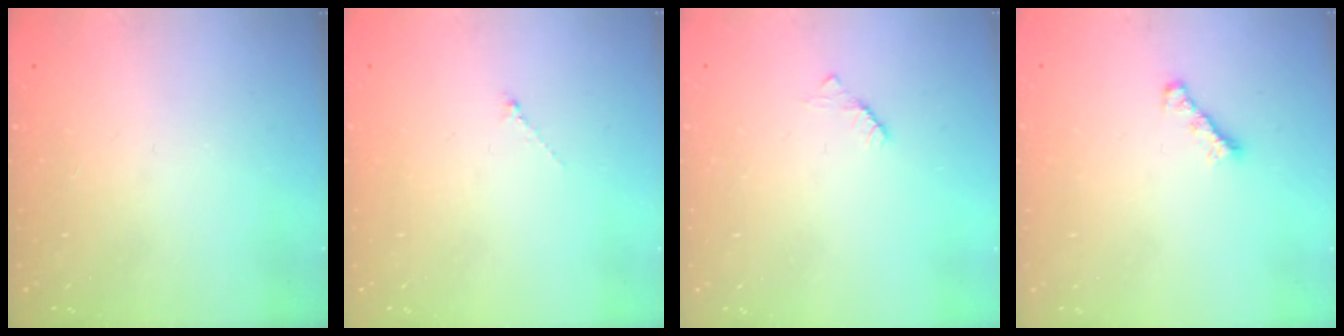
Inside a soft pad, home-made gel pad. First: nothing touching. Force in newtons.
{"total": 0.6, "press": 0.5, "slide": 0.3}
{"total": 2.2, "press": 2.2, "slide": 0.3}
{"total": 1.6, "press": 1.4, "slide": 0.6}